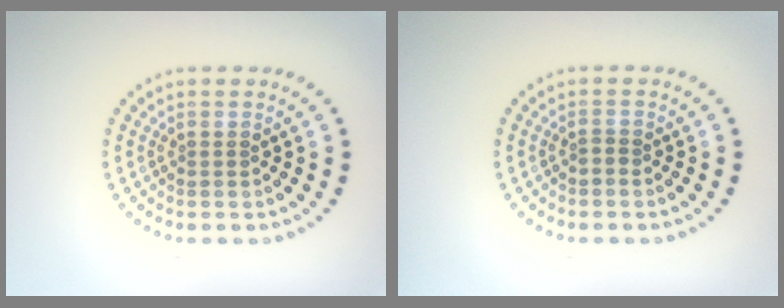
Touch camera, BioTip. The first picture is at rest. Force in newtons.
{"total": 0.6, "press": 0.2, "slide": 0.5}